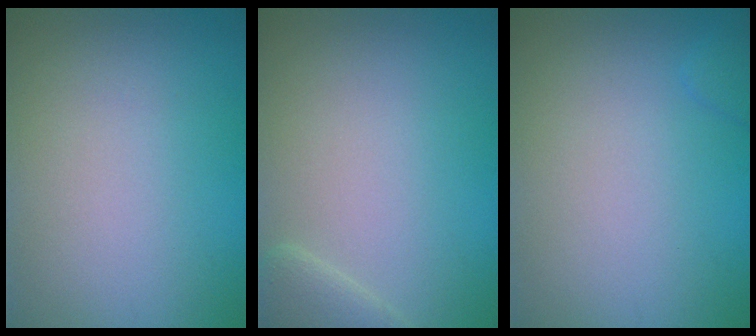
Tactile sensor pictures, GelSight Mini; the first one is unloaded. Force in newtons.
{"total": 2.5, "press": 2.5, "slide": 0.1}
{"total": 0.8, "press": 0.8, "slide": 0.1}